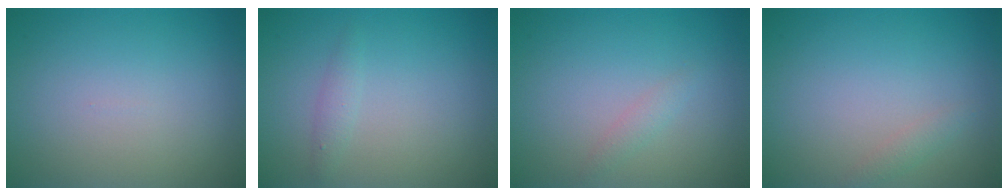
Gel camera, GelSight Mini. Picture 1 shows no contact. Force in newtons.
{"total": 1.0, "press": 1.0, "slide": 0.1}
{"total": 0.9, "press": 0.9, "slide": 0.0}
{"total": 0.9, "press": 0.9, "slide": 0.0}